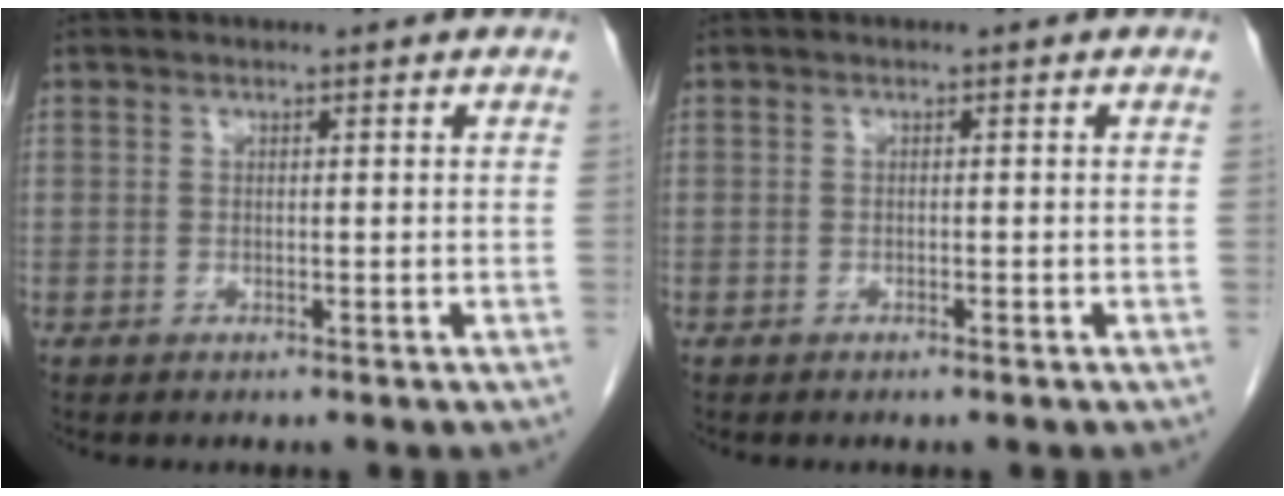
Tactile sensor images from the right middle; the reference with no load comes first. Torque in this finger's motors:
{"motor_torque": [-0.24, -0.09, 0.00, 0.01]}